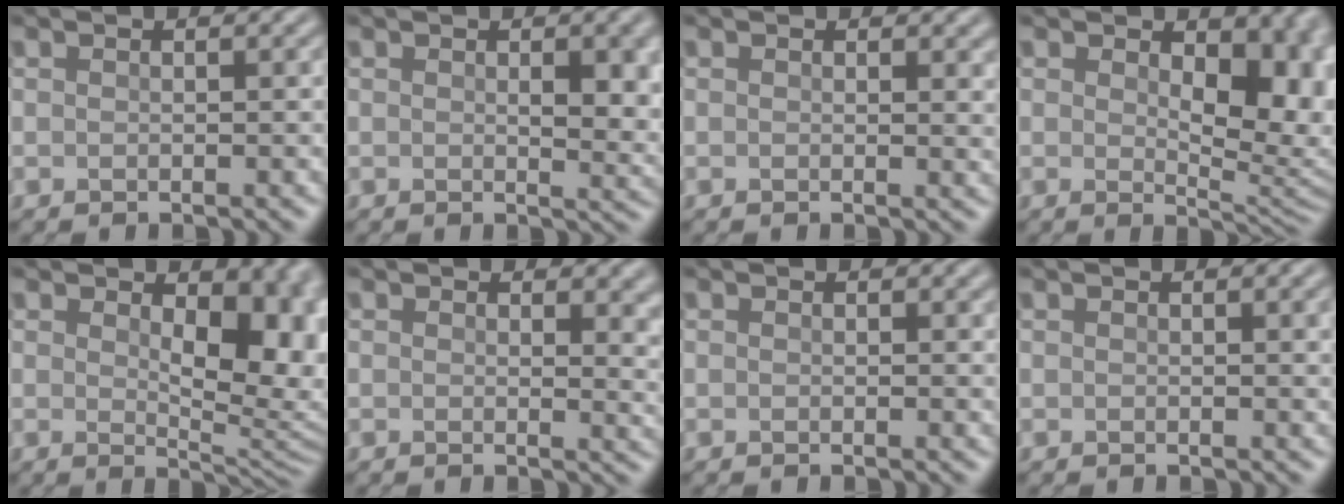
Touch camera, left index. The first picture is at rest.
{"total": 4.3, "force": [0.7, 1.3, 4.1], "torque": [-0.050, -0.003, 0.024]}
{"total": 1.0, "force": [0.6, 0.3, 0.8], "torque": [0.001, 0.001, 0.013]}
{"total": 7.3, "force": [1.4, 3.9, 6.0], "torque": [-0.072, -0.005, 0.028]}
{"total": 8.0, "force": [1.6, 4.0, 6.8], "torque": [-0.080, -0.004, 0.030]}
{"total": 3.4, "force": [1.3, 1.6, 2.7], "torque": [-0.013, -0.003, 0.030]}
{"total": 0.0}
{"total": 1.5, "force": [0.5, 0.5, 1.4], "torque": [-0.010, 0.001, 0.009]}